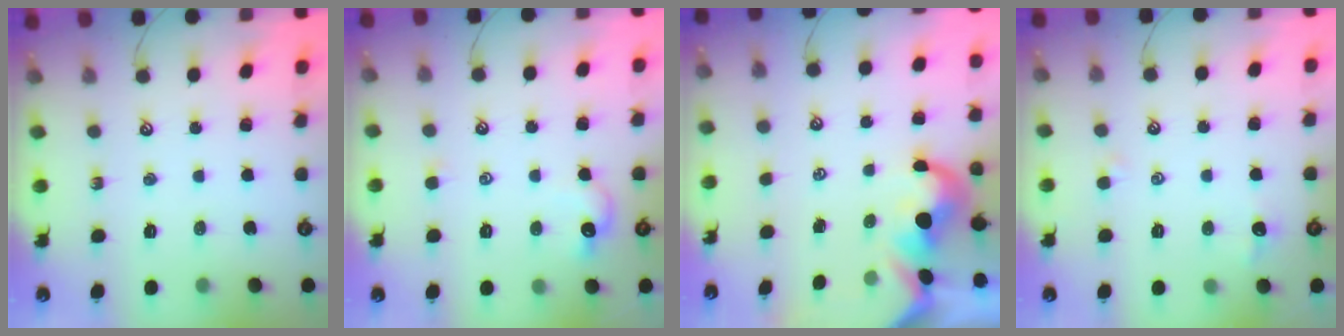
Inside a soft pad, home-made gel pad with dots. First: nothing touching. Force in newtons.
{"total": 1.9, "press": 1.8, "slide": 0.6}
{"total": 3.0, "press": 2.8, "slide": 1.0}
{"total": 0.6, "press": 0.2, "slide": 0.6}